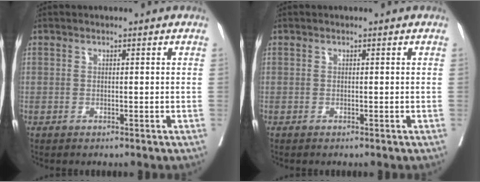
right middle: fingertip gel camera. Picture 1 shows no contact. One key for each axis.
{"total": 0.0}